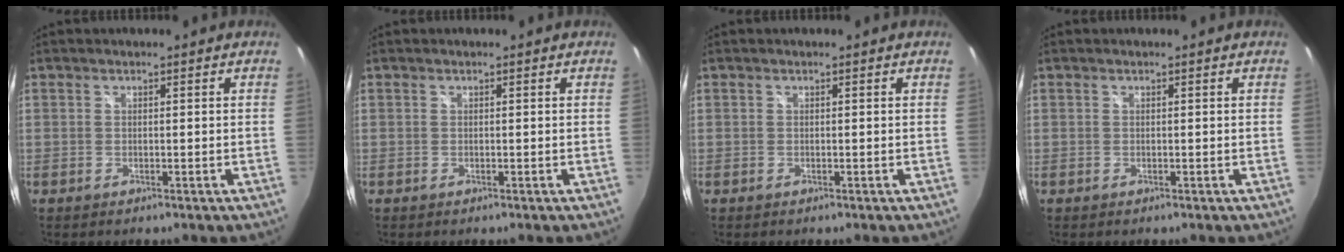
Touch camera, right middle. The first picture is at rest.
{"total": 0.0}
{"total": 0.0}
{"total": 0.0}